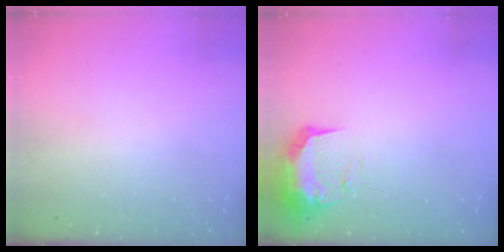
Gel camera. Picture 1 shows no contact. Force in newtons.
{"total": 10.1, "press": 10.1, "slide": 0.3}